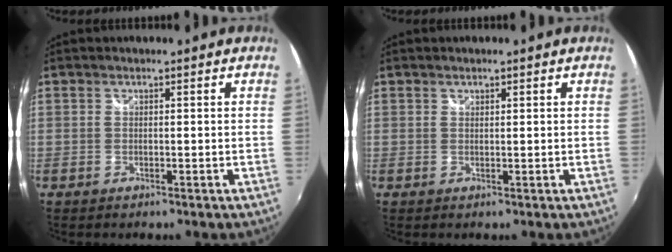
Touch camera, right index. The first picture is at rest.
{"total": 0.6, "force": [0.5, 0.3, 0.2], "torque": [-0.003, 0.001, 0.008]}